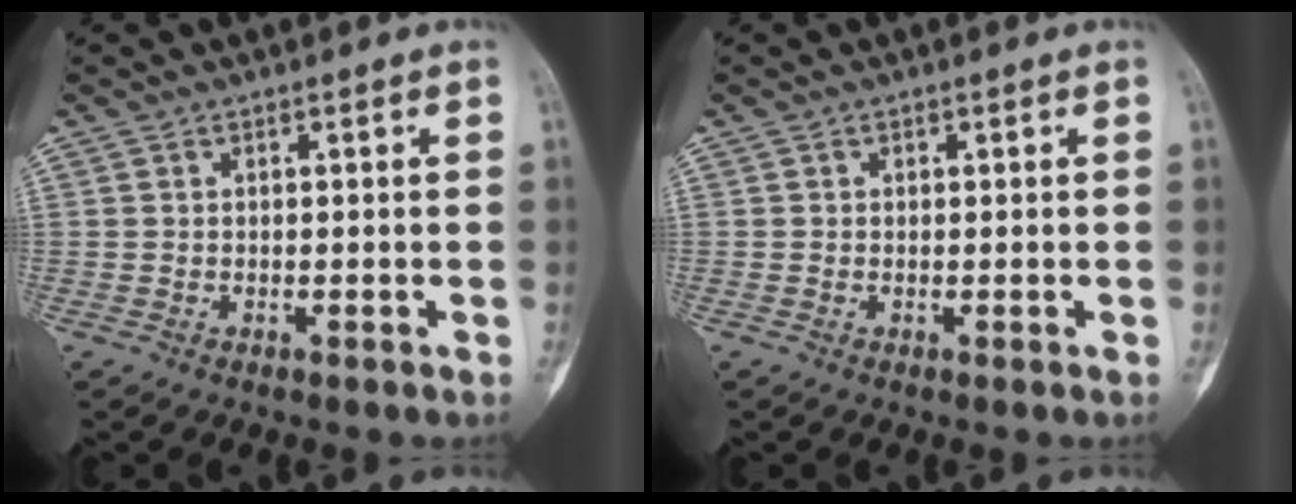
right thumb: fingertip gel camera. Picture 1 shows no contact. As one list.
[{"total": 0.0}]